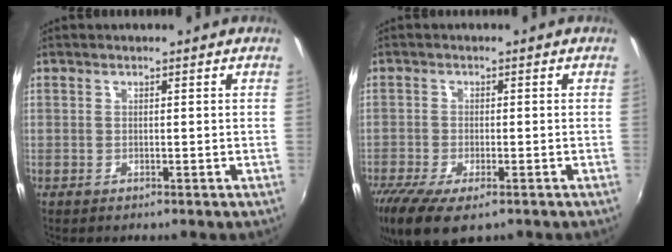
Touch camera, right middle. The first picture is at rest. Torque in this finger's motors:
{"motor_torque": [1.14, -1.00, 0.55, 0.15]}